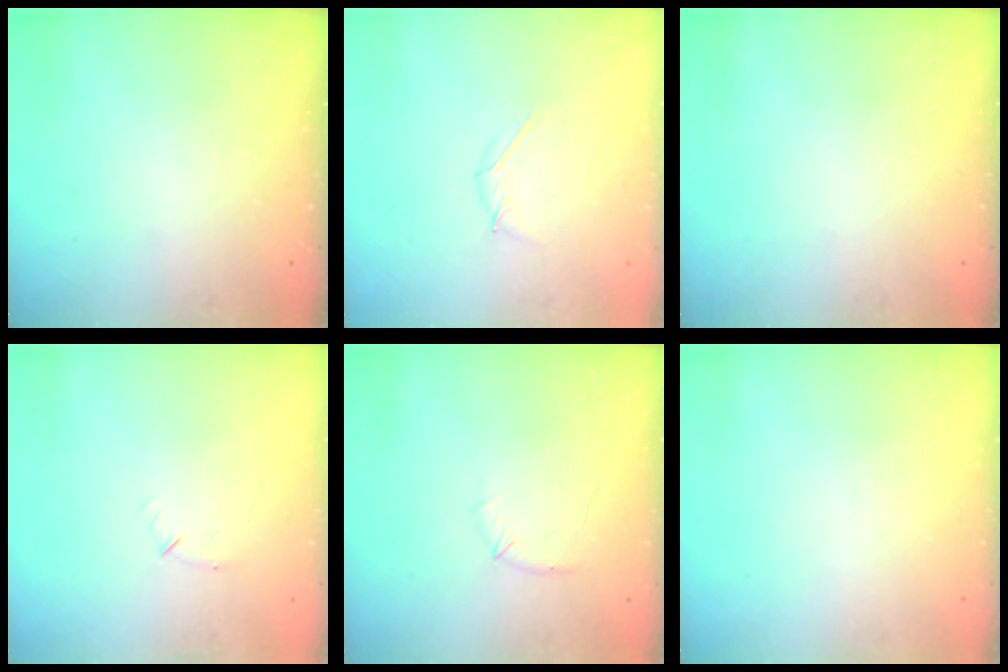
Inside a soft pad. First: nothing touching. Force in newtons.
{"total": 3.6, "press": 3.5, "slide": 0.9}
{"total": 0.0}
{"total": 4.3, "press": 4.1, "slide": 1.1}
{"total": 5.5, "press": 5.3, "slide": 1.5}
{"total": 0.0}